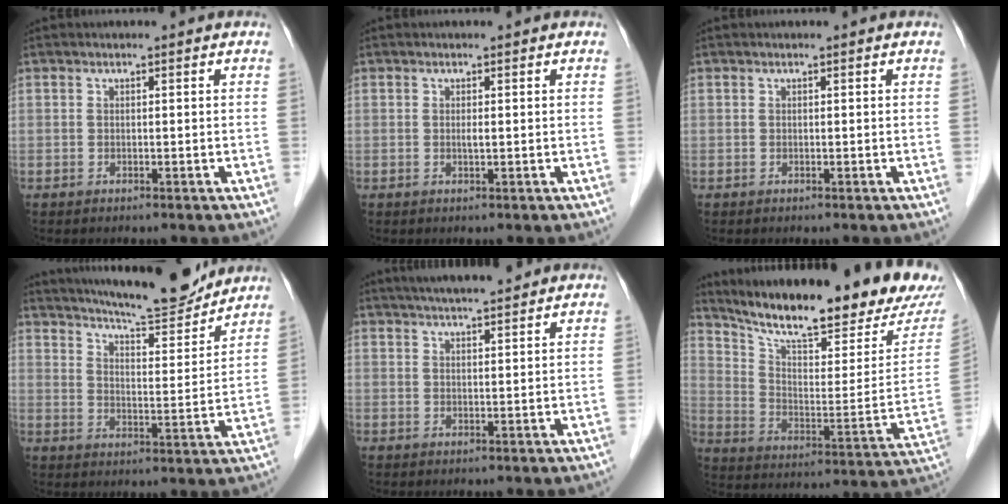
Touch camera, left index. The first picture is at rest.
{"total": 0.6, "force": [0.2, 0.1, 0.6], "torque": [-0.015, -0.002, 0.002]}
{"total": 0.0}
{"total": 15.1, "force": [14.0, 1.3, 5.5], "torque": [-0.092, -0.009, 0.204]}
{"total": 7.7, "force": [6.8, 0.6, 3.7], "torque": [-0.057, 0.025, 0.101]}
{"total": 23.6, "force": [20.4, 2.3, 11.6], "torque": [-0.193, -0.061, 0.292]}